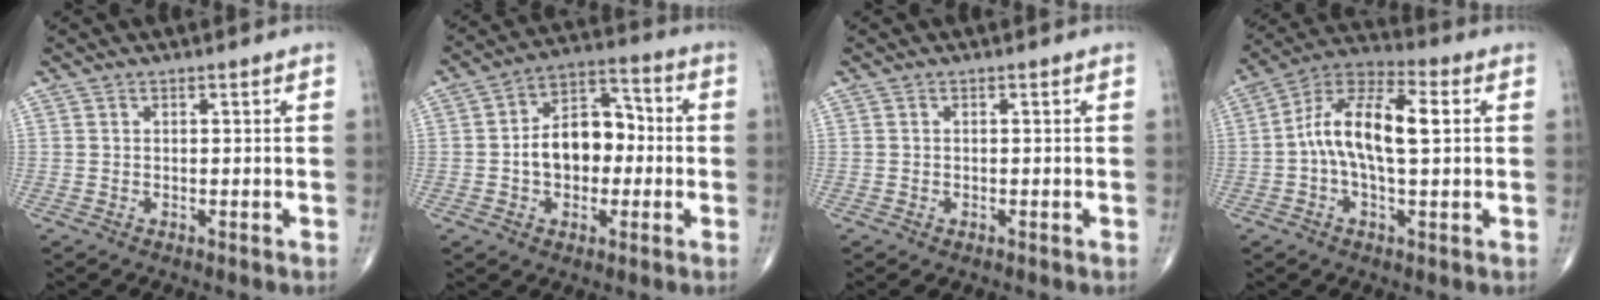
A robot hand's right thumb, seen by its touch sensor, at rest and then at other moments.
{"total": 12.2, "force": [-1.1, 8.3, 8.9], "torque": [-0.105, 0.040, -0.028]}
{"total": 1.2, "force": [-0.6, 0.7, 0.7], "torque": [-0.006, -0.001, -0.006]}
{"total": 14.1, "force": [1.1, 6.3, 12.6], "torque": [-0.225, 0.035, 0.010]}